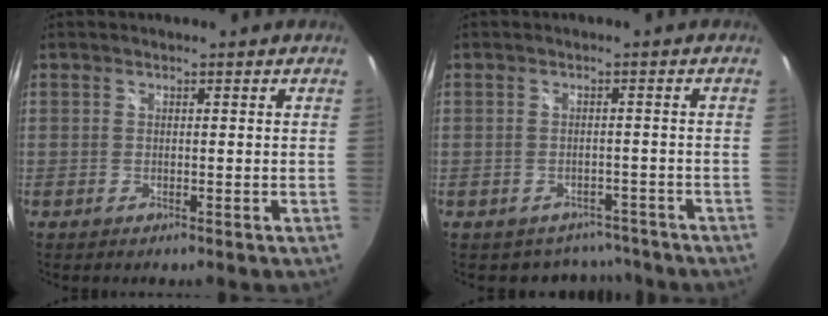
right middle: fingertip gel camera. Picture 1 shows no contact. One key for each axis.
{"total": 5.9, "fx": -4.6, "fy": 3.5, "fz": 0.8, "tx": -0.018, "ty": 0.009, "tz": -0.053}